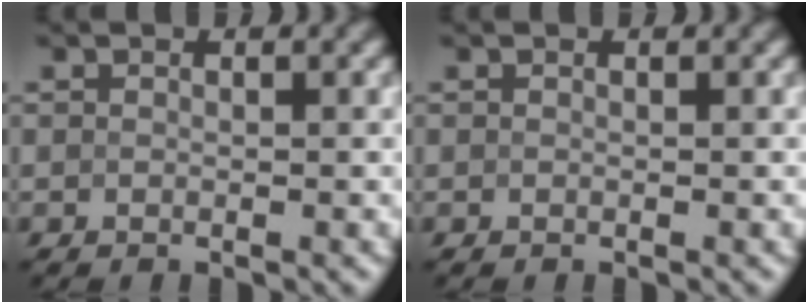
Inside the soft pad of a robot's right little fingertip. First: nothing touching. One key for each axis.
{"total": 0.0}